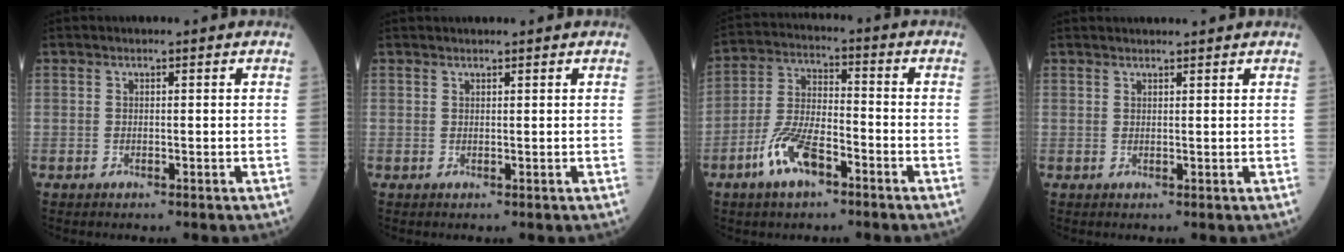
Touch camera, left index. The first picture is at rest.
{"total": 1.0, "force": [1.0, 0.4, 0.0], "torque": [-0.005, 0.018, 0.016]}
{"total": 9.0, "force": [-5.1, 3.2, 6.6], "torque": [-0.146, -0.001, -0.102]}
{"total": 3.6, "force": [3.5, 0.1, 0.8], "torque": [-0.009, 0.025, 0.047]}